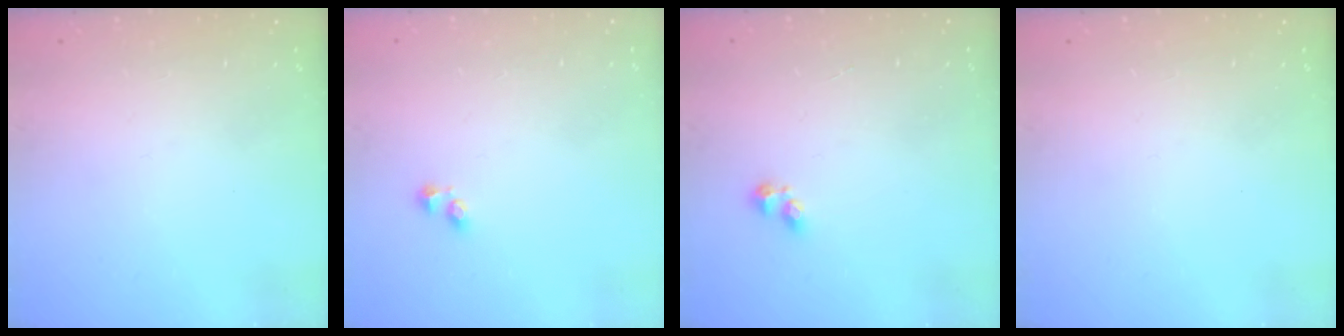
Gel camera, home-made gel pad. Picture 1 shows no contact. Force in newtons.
{"total": 1.9, "press": 1.9, "slide": 0.5}
{"total": 2.4, "press": 2.3, "slide": 0.8}
{"total": 0.0}